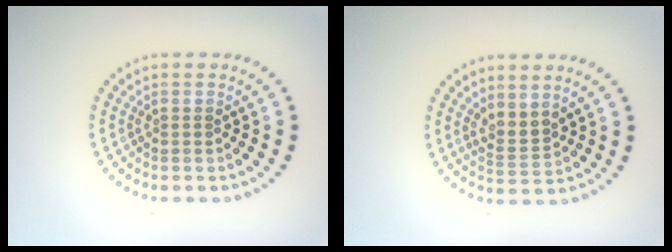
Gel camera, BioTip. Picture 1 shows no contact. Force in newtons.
{"total": 2.0, "press": 1.6, "slide": 1.2}